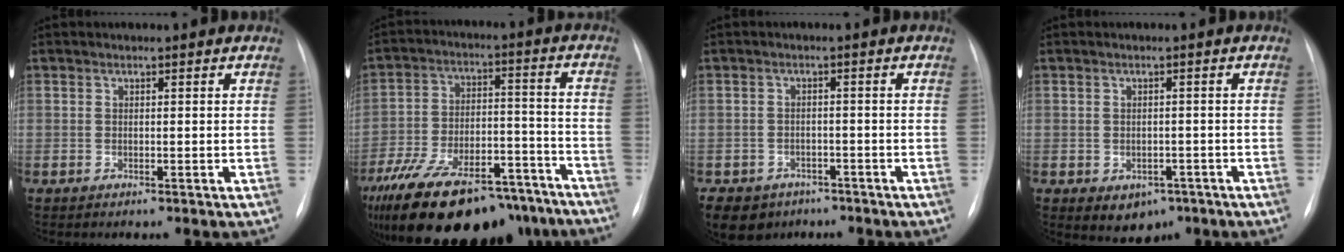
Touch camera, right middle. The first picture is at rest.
{"total": 28.4, "force": [-21.4, 11.1, 15.1], "torque": [-0.281, -0.011, -0.320]}
{"total": 6.4, "force": [-4.3, 4.7, 1.1], "torque": [-0.020, 0.006, -0.061]}
{"total": 4.8, "force": [-2.3, 3.6, 2.2], "torque": [-0.025, 0.005, -0.018]}